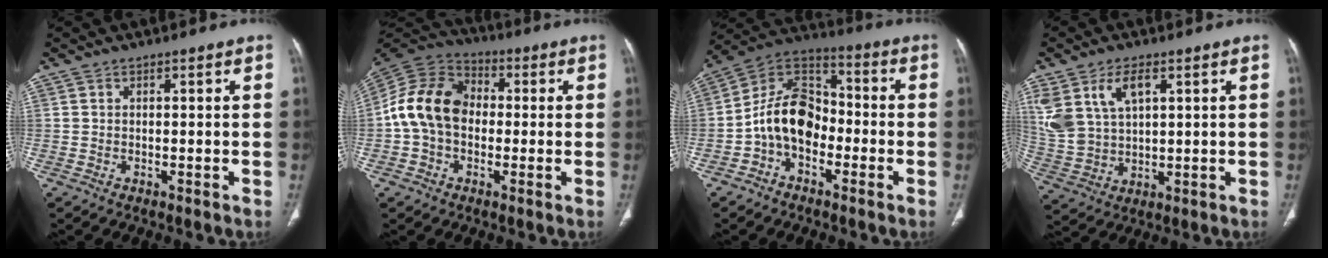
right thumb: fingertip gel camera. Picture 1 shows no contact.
{"total": 14.0, "force": [-0.5, 10.5, 9.2], "torque": [-0.163, 0.036, -0.020]}
{"total": 12.5, "force": [-3.3, 8.6, 8.4], "torque": [-0.131, 0.054, -0.075]}
{"total": 12.0, "force": [5.1, 7.0, 8.2], "torque": [-0.175, -0.010, 0.117]}